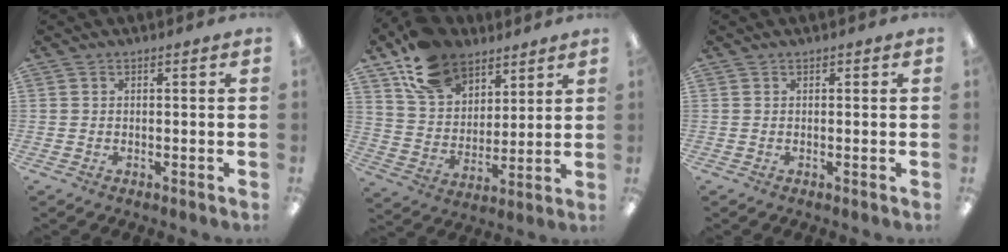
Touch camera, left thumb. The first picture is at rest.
{"total": 15.5, "force": [10.8, 9.6, 5.6], "torque": [-0.115, -0.051, 0.209]}
{"total": 0.0}